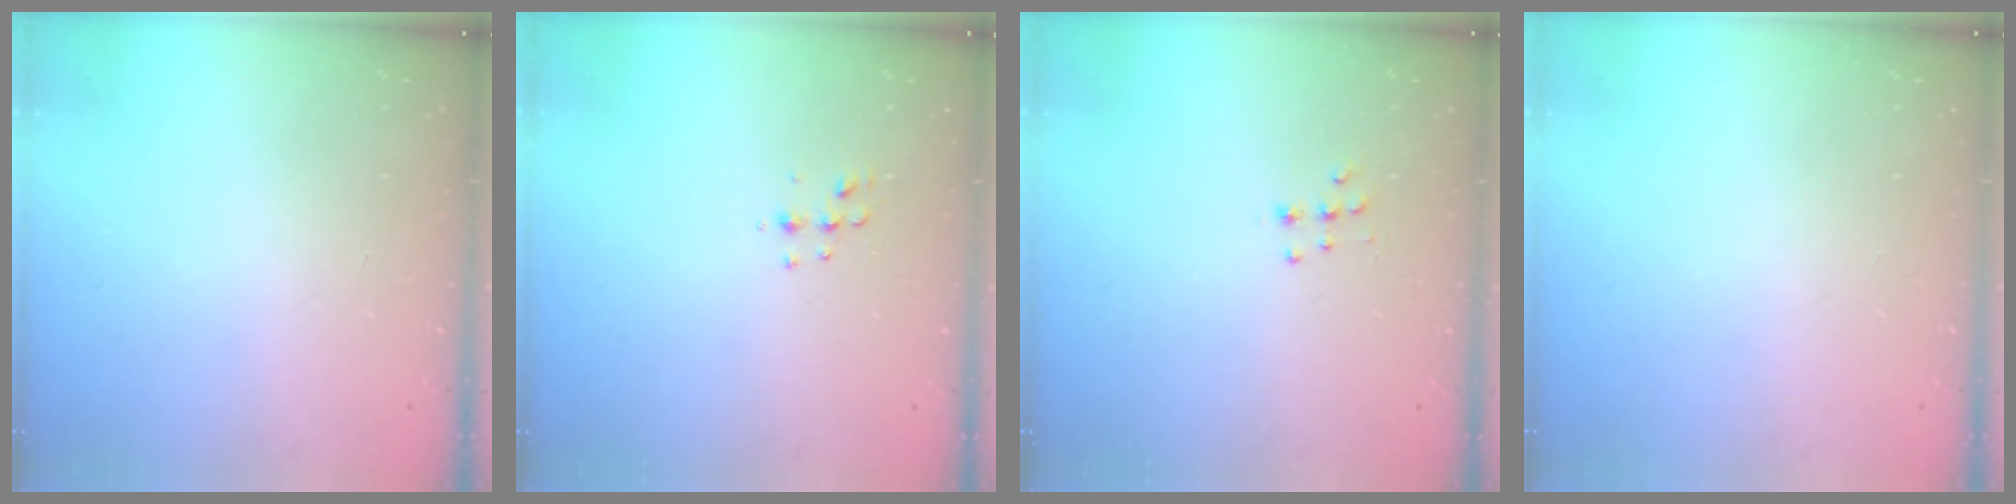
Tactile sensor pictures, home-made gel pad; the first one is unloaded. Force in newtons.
{"total": 4.9, "press": 4.8, "slide": 1.0}
{"total": 6.8, "press": 6.8, "slide": 0.5}
{"total": 0.0}